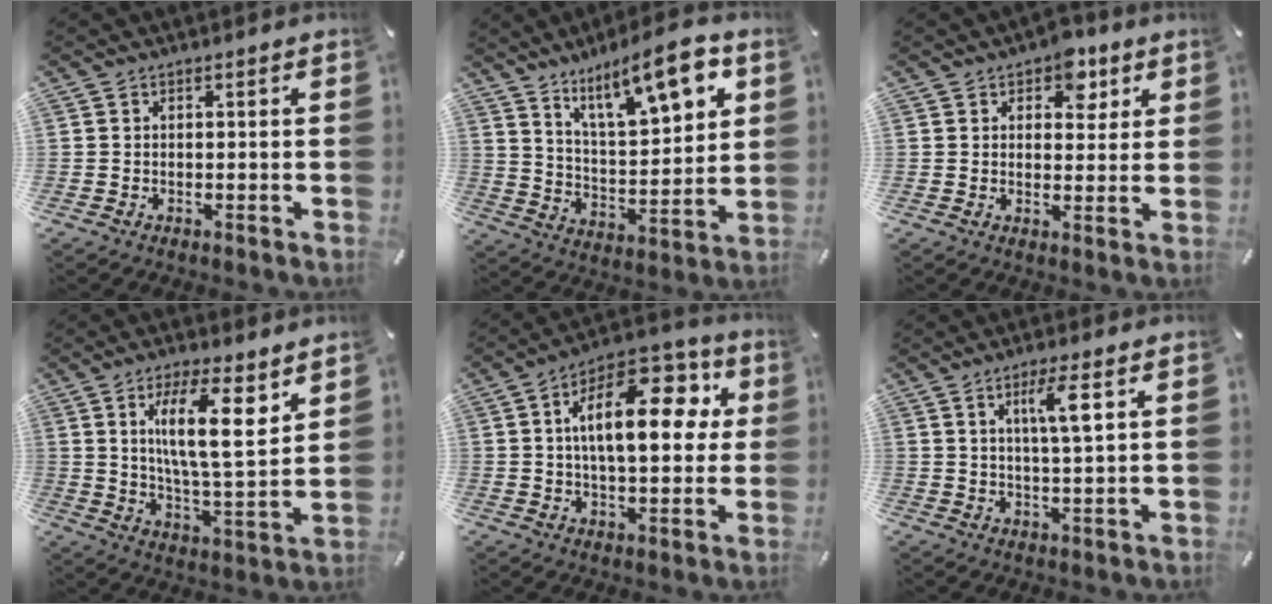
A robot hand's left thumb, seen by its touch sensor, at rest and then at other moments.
{"total": 15.7, "force": [10.7, 5.5, 10.2], "torque": [-0.154, -0.061, 0.176]}
{"total": 6.6, "force": [3.6, 4.6, 3.1], "torque": [-0.011, -0.016, 0.054]}
{"total": 14.5, "force": [6.4, 4.1, 12.4], "torque": [-0.198, -0.027, 0.102]}
{"total": 19.4, "force": [5.2, 9.6, 16.0], "torque": [-0.259, -0.013, 0.079]}
{"total": 6.7, "force": [2.5, 0.7, 6.1], "torque": [-0.120, -0.002, 0.036]}